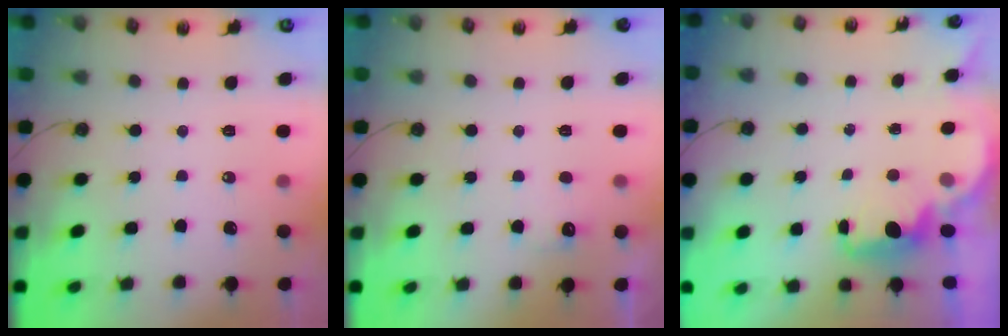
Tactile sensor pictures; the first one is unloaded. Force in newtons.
{"total": 4.6, "press": 4.5, "slide": 1.2}
{"total": 1.8, "press": 1.6, "slide": 0.7}